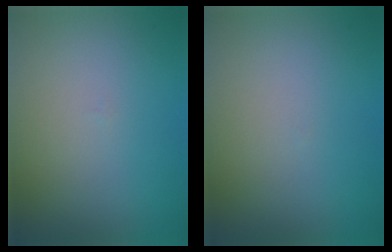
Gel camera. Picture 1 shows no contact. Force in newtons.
{"total": 0.0}